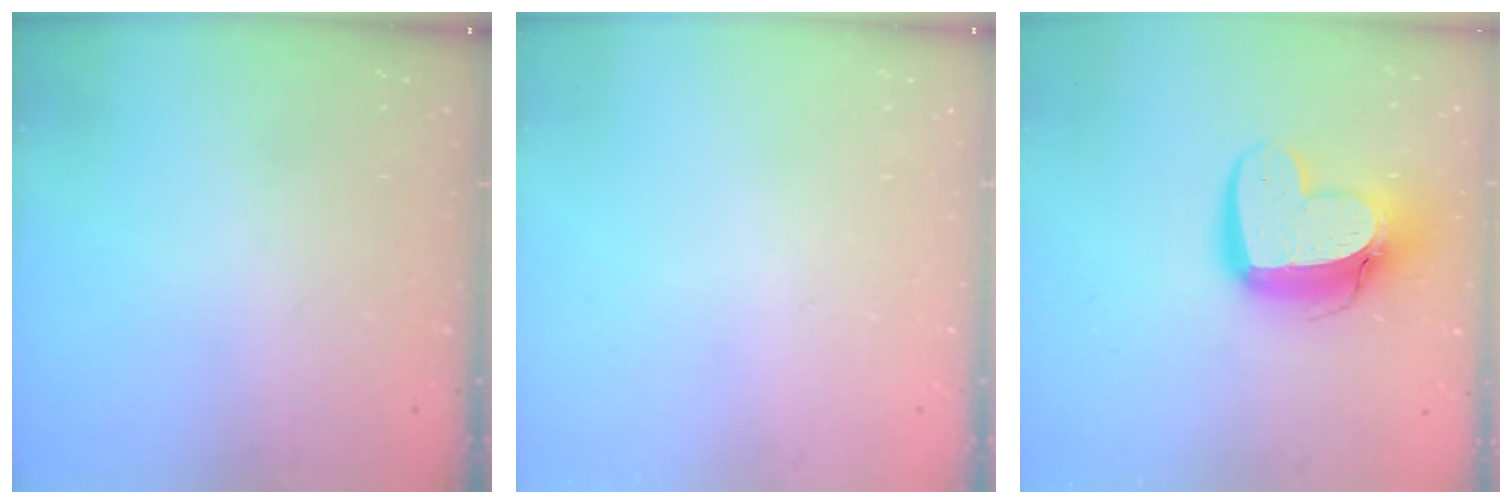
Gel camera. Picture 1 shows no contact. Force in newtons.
{"total": 0.0}
{"total": 15.5, "press": 15.5, "slide": 1.2}